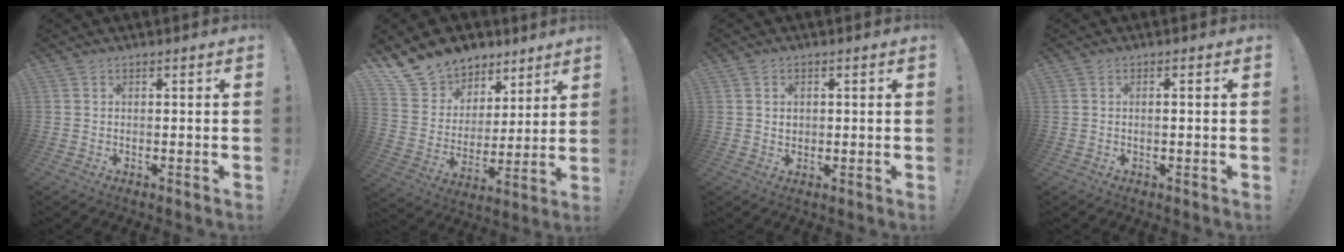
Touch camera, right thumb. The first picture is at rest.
{"total": 12.8, "force": [9.4, 8.4, 2.0], "torque": [-0.048, -0.071, 0.190]}
{"total": 1.8, "force": [0.4, 1.6, 0.9], "torque": [-0.007, -0.001, 0.003]}
{"total": 1.2, "force": [-0.2, 0.1, 1.2], "torque": [-0.020, 0.000, -0.005]}